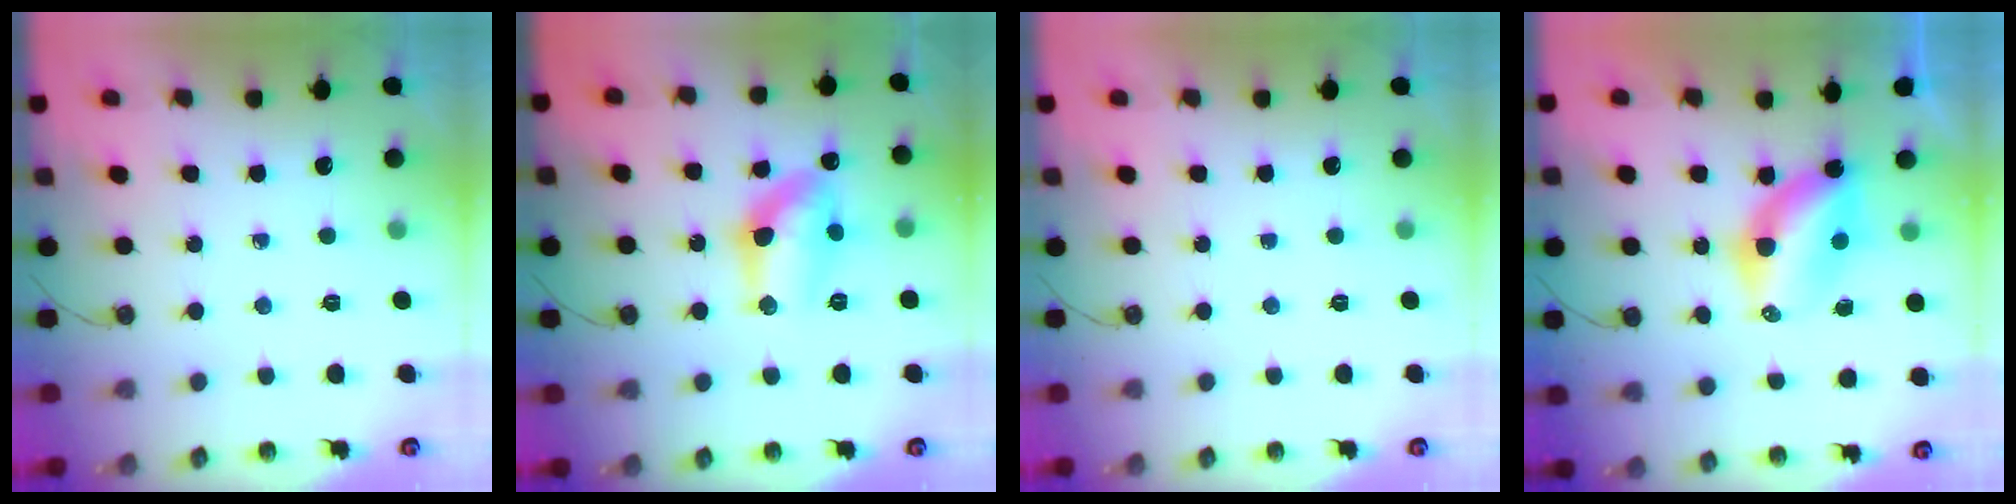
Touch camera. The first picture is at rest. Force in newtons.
{"total": 11.6, "press": 11.5, "slide": 1.1}
{"total": 0.0}
{"total": 8.9, "press": 8.1, "slide": 3.8}